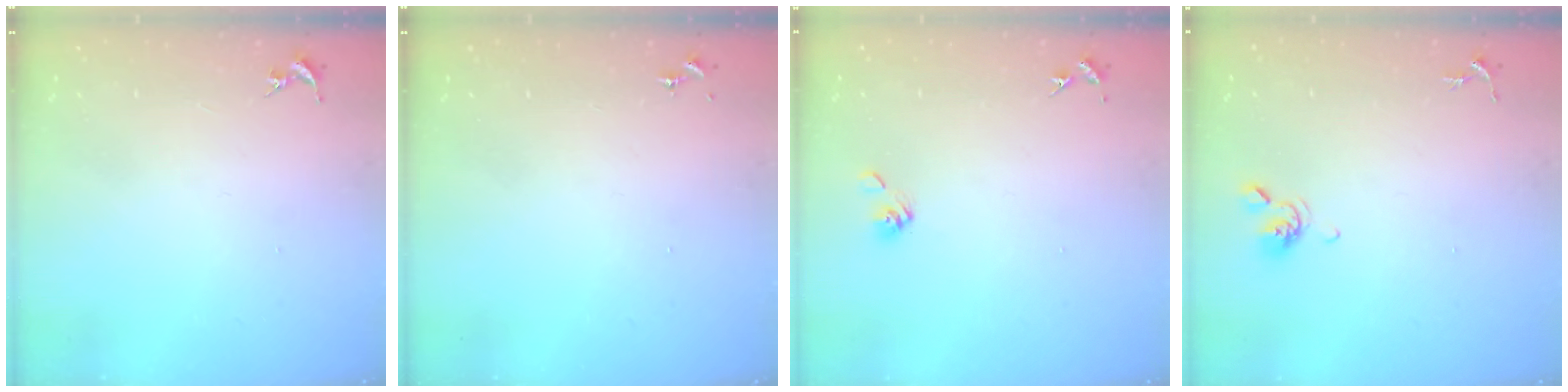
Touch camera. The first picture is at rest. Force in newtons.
{"total": 0.0}
{"total": 5.8, "press": 5.3, "slide": 2.3}
{"total": 6.2, "press": 6.0, "slide": 1.5}